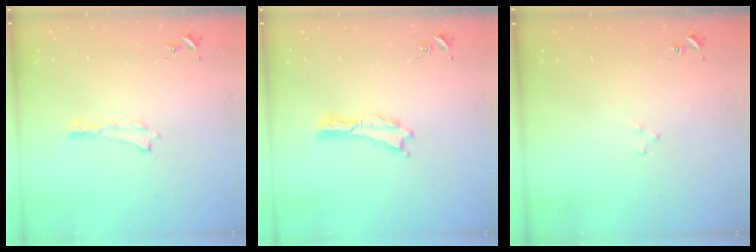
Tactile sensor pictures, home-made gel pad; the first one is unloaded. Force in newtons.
{"total": 0.0}
{"total": 1.9, "press": 1.9, "slide": 0.1}